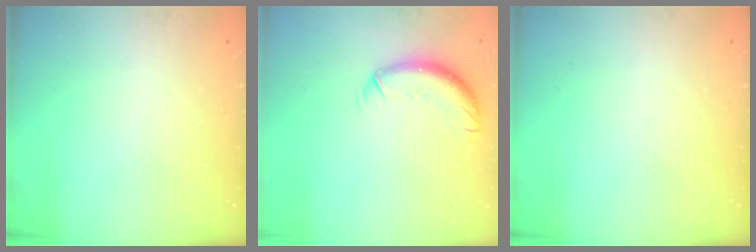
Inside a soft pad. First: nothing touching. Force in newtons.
{"total": 10.0, "press": 9.9, "slide": 1.9}
{"total": 0.0}